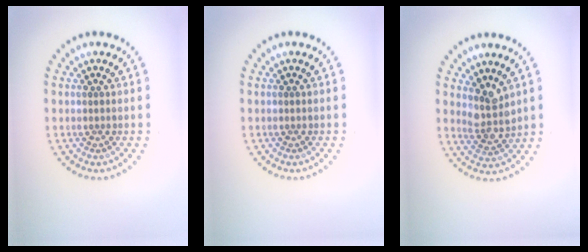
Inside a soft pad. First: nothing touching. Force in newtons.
{"total": 0.0}
{"total": 3.0, "press": 2.3, "slide": 1.8}